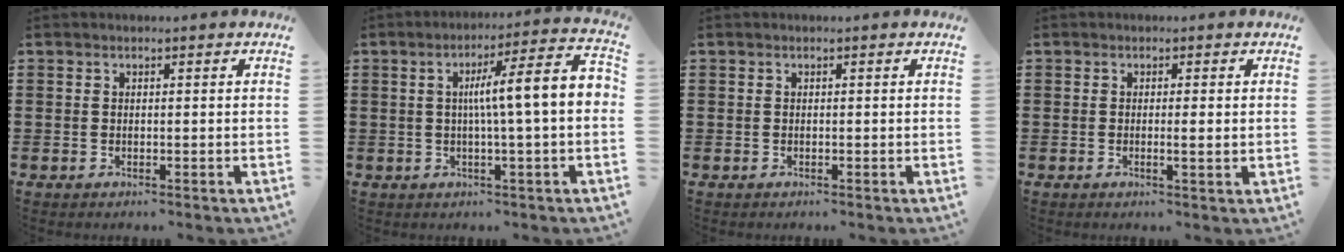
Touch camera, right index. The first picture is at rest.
{"total": 8.7, "force": [0.3, 0.3, 8.7], "torque": [-0.144, -0.007, -0.008]}
{"total": 0.0}
{"total": 1.6, "force": [-0.1, -0.1, 1.6], "torque": [-0.028, -0.005, -0.002]}